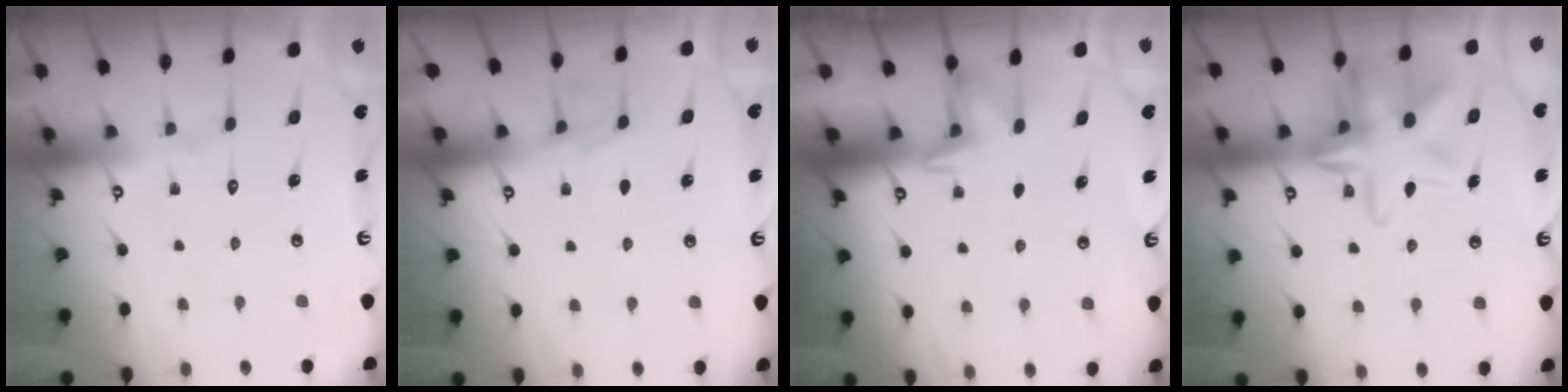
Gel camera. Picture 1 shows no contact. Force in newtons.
{"total": 4.3, "press": 4.2, "slide": 0.6}
{"total": 3.5, "press": 3.3, "slide": 1.1}
{"total": 14.7, "press": 14.7, "slide": 1.2}